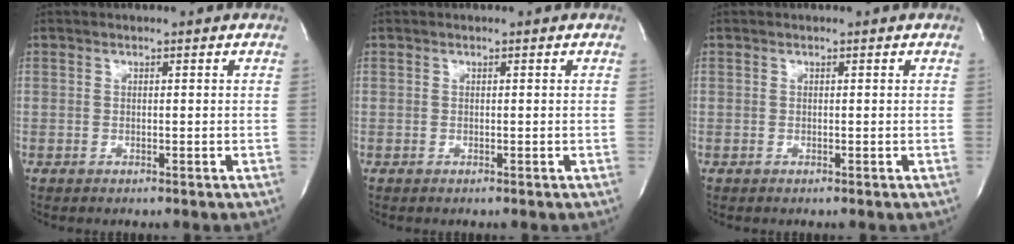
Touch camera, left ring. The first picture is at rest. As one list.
[{"total": 0.0}, {"total": 0.0}]